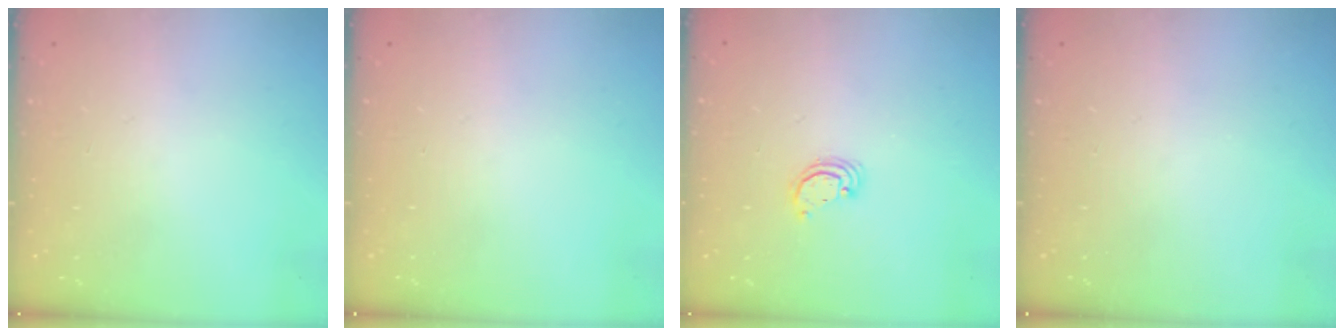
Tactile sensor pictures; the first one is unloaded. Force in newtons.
{"total": 0.0}
{"total": 2.8, "press": 2.8, "slide": 0.2}
{"total": 0.0}